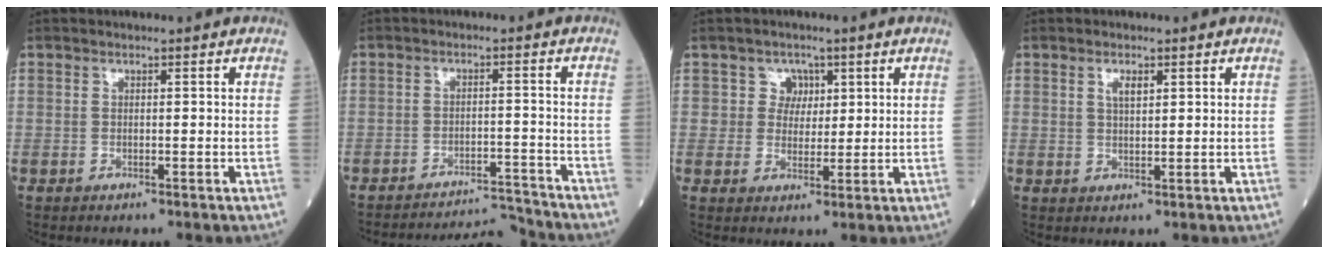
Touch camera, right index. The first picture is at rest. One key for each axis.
{"total": 8.0, "fx": -7.8, "fy": -1.3, "fz": -0.8, "tx": 0.009, "ty": 0.000, "tz": -0.126}
{"total": 3.5, "fx": 1.4, "fy": 3.2, "fz": 0.1, "tx": 0.008, "ty": 0.002, "tz": 0.021}
{"total": 2.2, "fx": 1.1, "fy": 0.7, "fz": 1.7, "tx": -0.034, "ty": 0.002, "tz": 0.021}